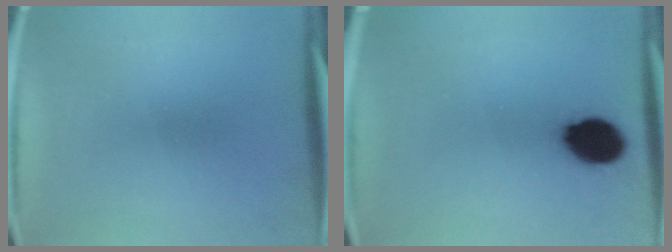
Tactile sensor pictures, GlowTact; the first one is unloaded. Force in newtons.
{"total": 10.4}